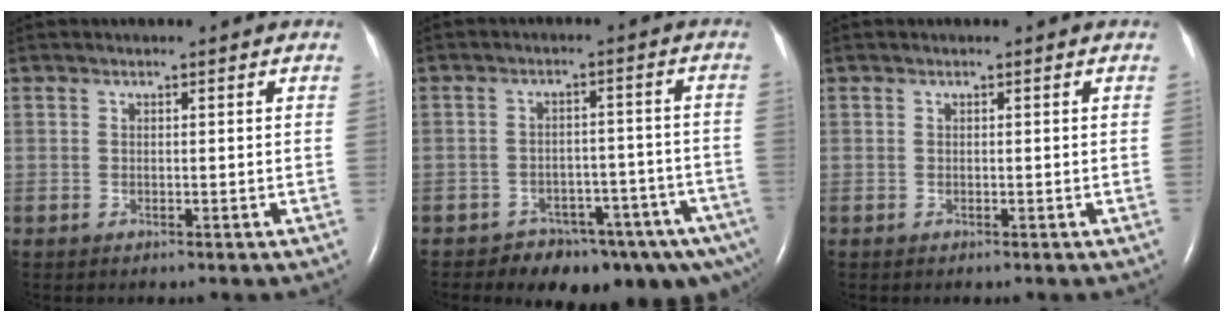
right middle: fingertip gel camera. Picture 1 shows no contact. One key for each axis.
{"total": 11.8, "fx": -8.7, "fy": 4.7, "fz": 6.5, "tx": -0.043, "ty": 0.027, "tz": -0.116}
{"total": 0.0}